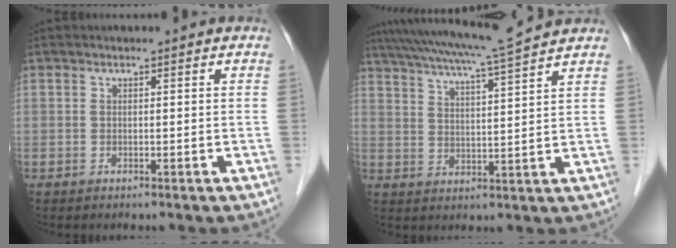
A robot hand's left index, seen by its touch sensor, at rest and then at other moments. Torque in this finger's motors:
{"motor_torque": [0.17, -0.23, 0.28, 0.16]}